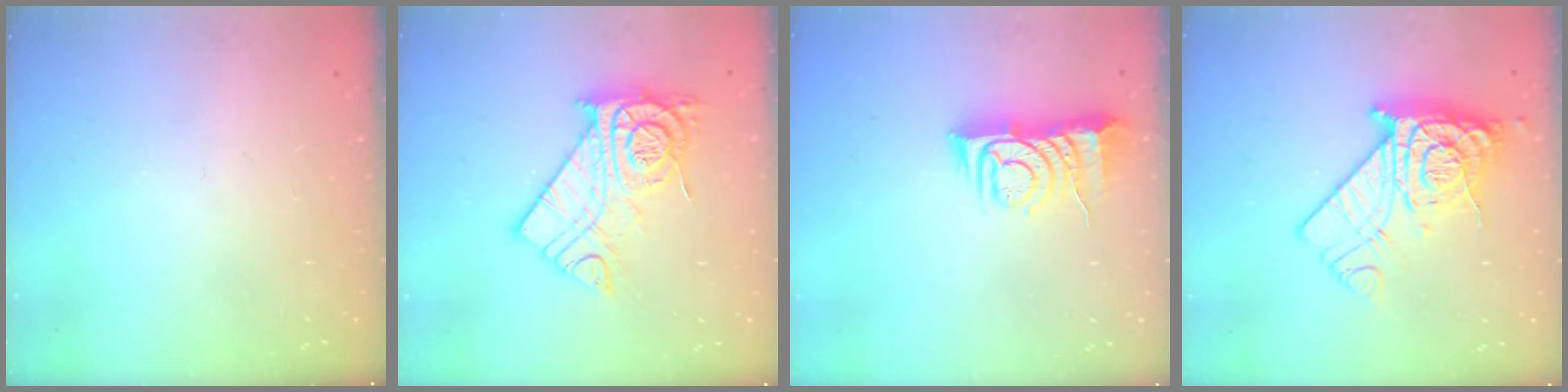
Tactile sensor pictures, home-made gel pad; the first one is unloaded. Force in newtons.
{"total": 14.8, "press": 14.8, "slide": 1.2}
{"total": 8.9, "press": 8.8, "slide": 1.2}
{"total": 12.2, "press": 12.1, "slide": 1.4}